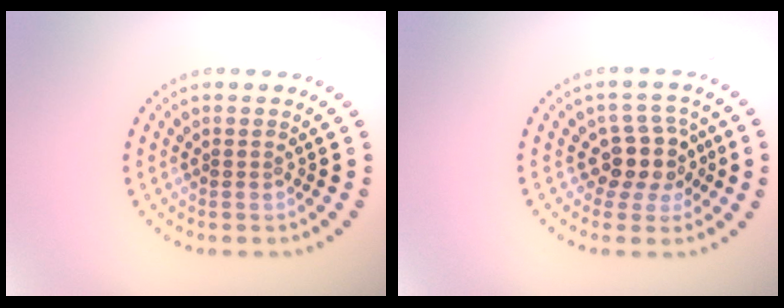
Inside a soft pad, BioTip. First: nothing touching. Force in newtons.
{"total": 3.5, "press": 2.9, "slide": 2.1}